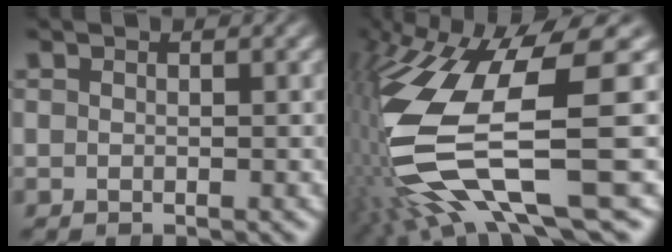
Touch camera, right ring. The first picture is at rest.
{"total": 13.2, "force": [-2.6, 6.1, 11.4], "torque": [-0.237, -0.042, -0.015]}